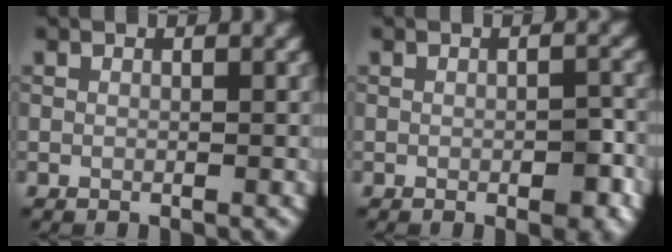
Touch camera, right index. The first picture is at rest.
{"total": 2.6, "force": [-1.0, 1.0, 2.1], "torque": [-0.026, 0.004, -0.014]}